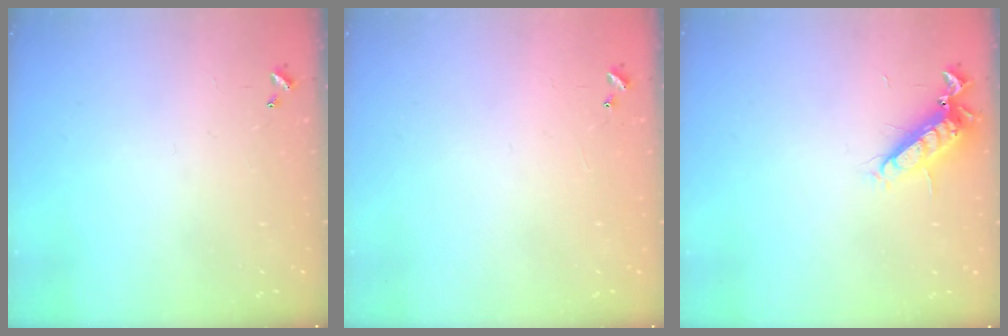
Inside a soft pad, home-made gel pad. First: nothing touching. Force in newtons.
{"total": 4.1, "press": 4.1, "slide": 0.5}
{"total": 12.4, "press": 12.3, "slide": 1.5}